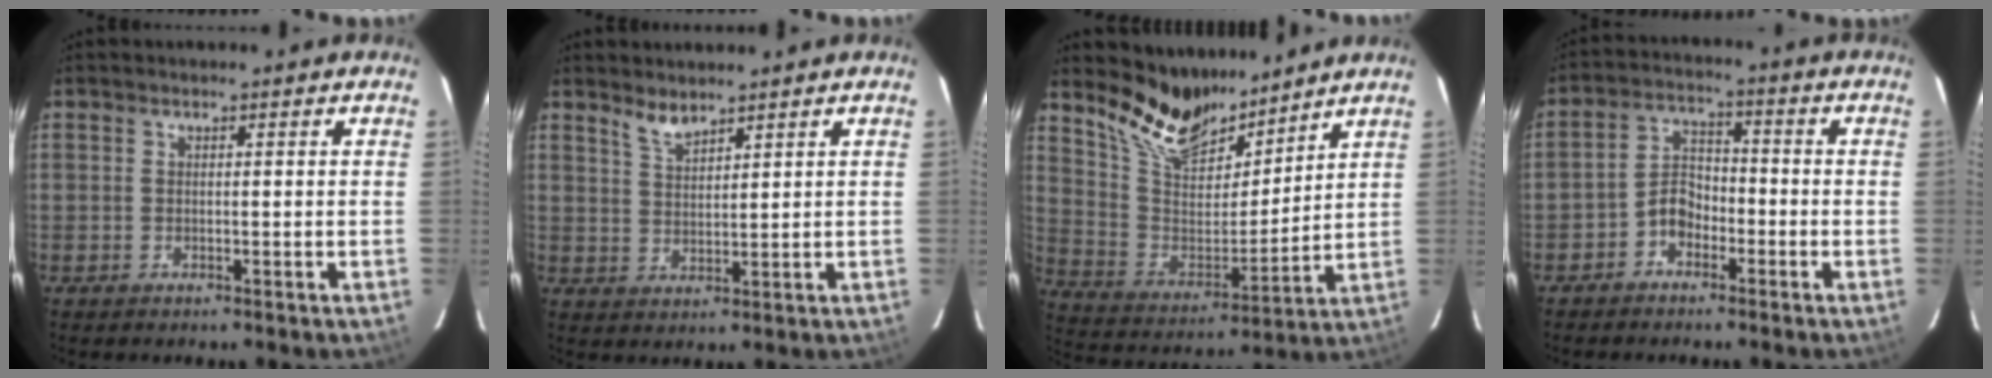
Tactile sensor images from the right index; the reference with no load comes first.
{"total": 3.4, "force": [3.0, 0.8, 1.4], "torque": [-0.027, 0.003, 0.059]}
{"total": 14.5, "force": [12.1, 5.5, 5.9], "torque": [-0.133, -0.001, 0.230]}
{"total": 5.1, "force": [-3.1, 3.4, 2.2], "torque": [-0.047, 0.017, -0.057]}